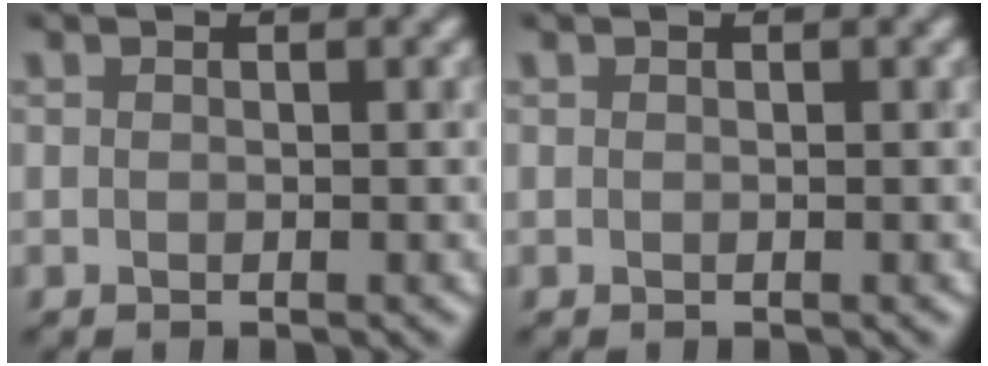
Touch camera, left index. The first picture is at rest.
{"total": 0.0}